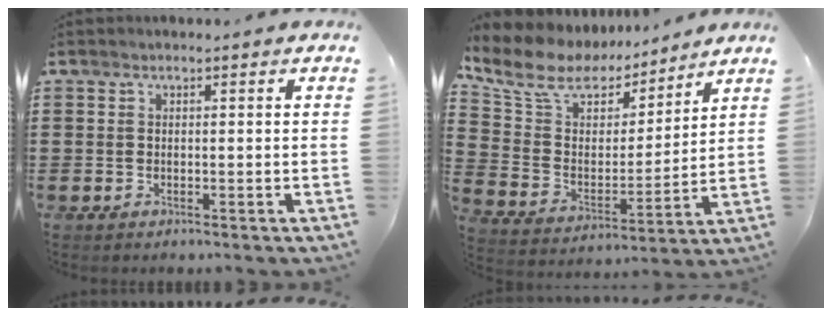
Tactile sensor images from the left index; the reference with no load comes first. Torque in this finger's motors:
{"motor_torque": [2.14, 0.00, 0.23, 0.02]}